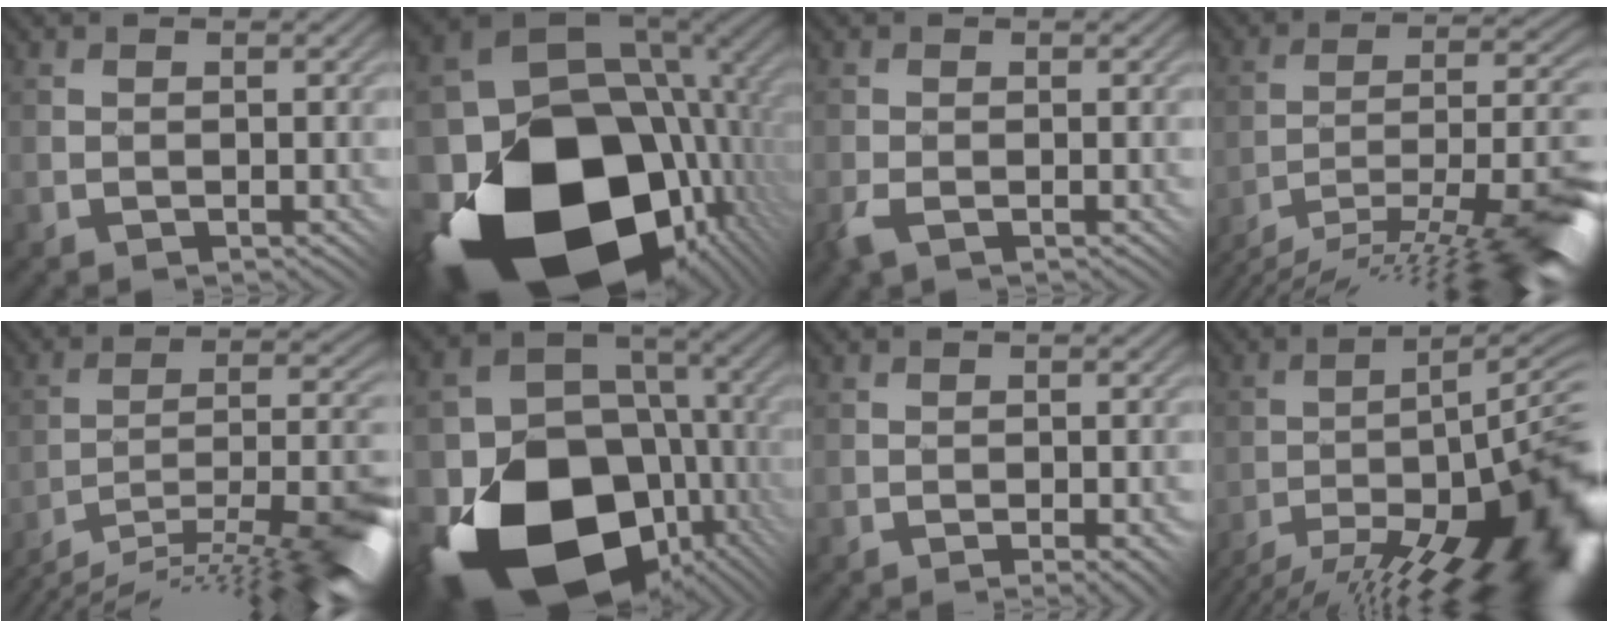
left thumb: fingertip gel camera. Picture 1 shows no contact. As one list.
[{"total": 20.0, "force": [-7.0, 13.3, 13.1], "torque": [-0.300, -0.068, -0.081]}, {"total": 2.1, "force": [-1.1, 1.2, 1.3], "torque": [-0.029, -0.004, -0.028]}, {"total": 16.2, "force": [-12.8, 1.8, 9.8], "torque": [-0.131, 0.020, -0.209]}, {"total": 14.6, "force": [-11.5, 1.5, 8.9], "torque": [-0.125, 0.023, -0.188]}, {"total": 19.6, "force": [-7.4, 14.3, 11.2], "torque": [-0.246, -0.052, -0.094]}, {"total": 1.7, "force": [-1.2, 0.7, 1.0], "torque": [-0.008, 0.002, -0.014]}, {"total": 18.0, "force": [-12.5, 2.0, 12.8], "torque": [-0.149, 0.019, -0.201]}]